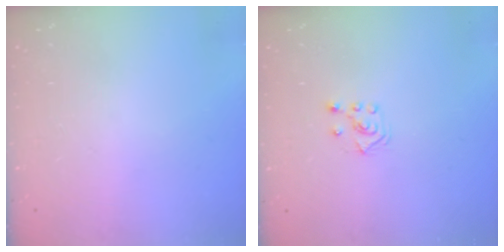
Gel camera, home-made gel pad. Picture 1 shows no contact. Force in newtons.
{"total": 3.8, "press": 3.8, "slide": 0.3}